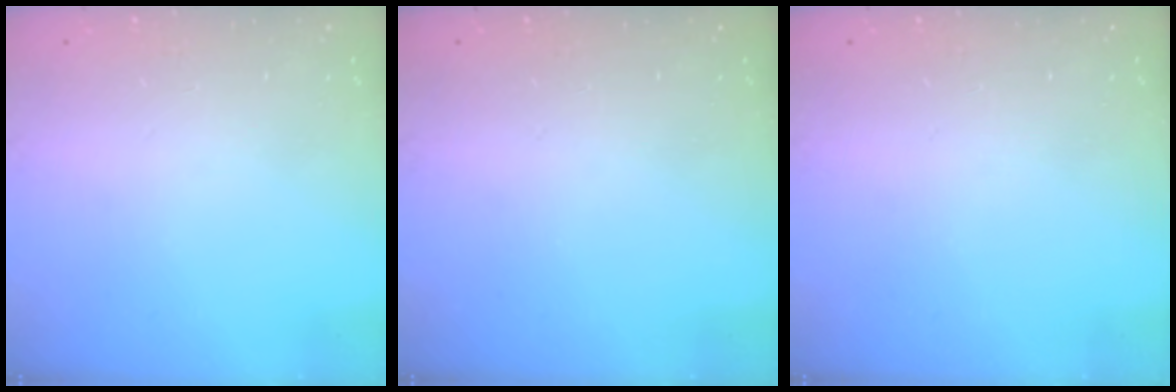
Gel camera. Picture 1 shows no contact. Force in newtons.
{"total": 0.0}
{"total": 0.0}